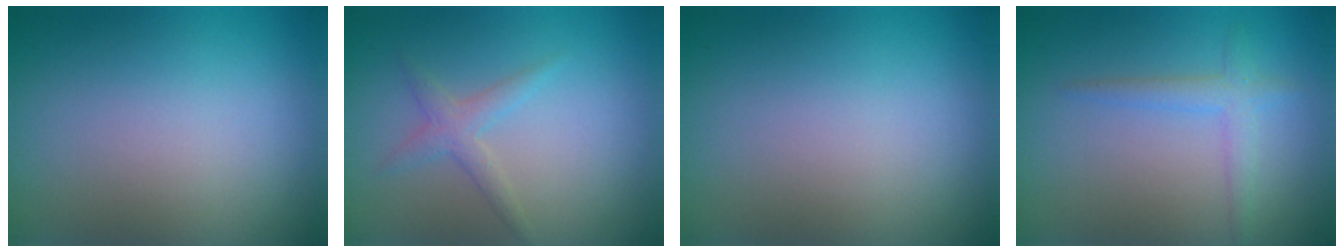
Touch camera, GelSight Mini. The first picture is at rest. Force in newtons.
{"total": 1.9, "press": 1.9, "slide": 0.0}
{"total": 0.0}
{"total": 2.1, "press": 2.1, "slide": 0.0}